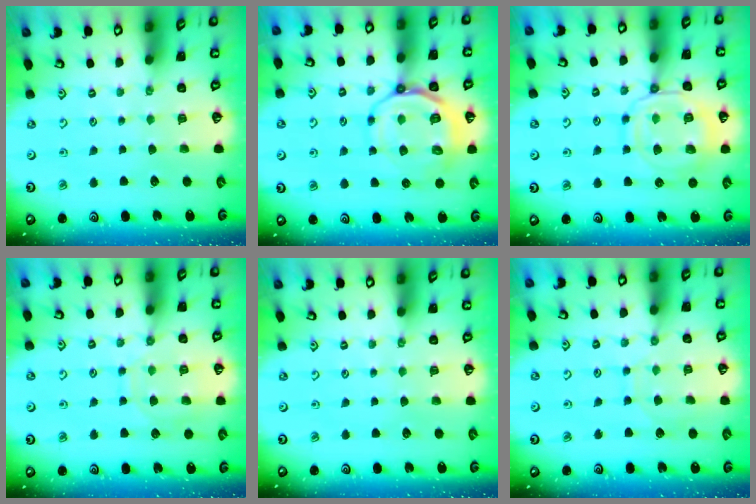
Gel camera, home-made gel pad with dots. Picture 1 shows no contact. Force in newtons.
{"total": 11.5, "press": 11.2, "slide": 2.6}
{"total": 14.4, "press": 14.3, "slide": 1.4}
{"total": 10.2, "press": 10.2, "slide": 0.9}
{"total": 0.0}
{"total": 5.6, "press": 5.5, "slide": 0.5}